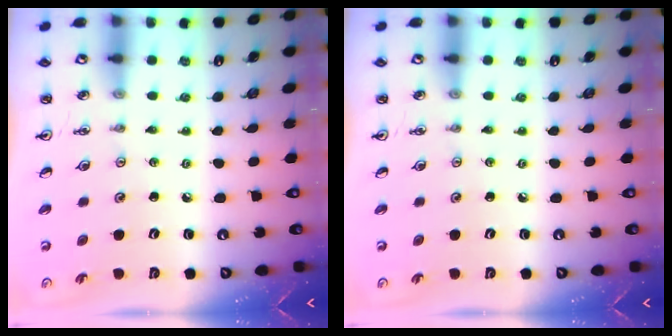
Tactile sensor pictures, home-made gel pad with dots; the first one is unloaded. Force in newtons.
{"total": 0.0}